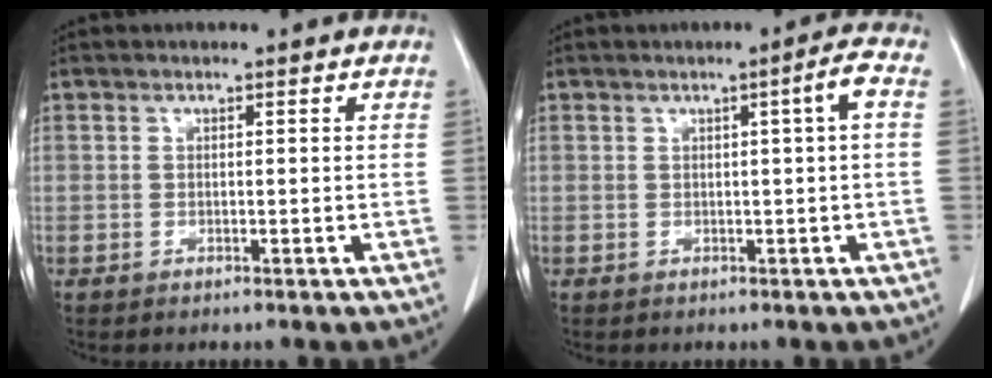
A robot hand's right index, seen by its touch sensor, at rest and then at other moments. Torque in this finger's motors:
{"motor_torque": [0.31, -0.09, 0.15, 0.03]}